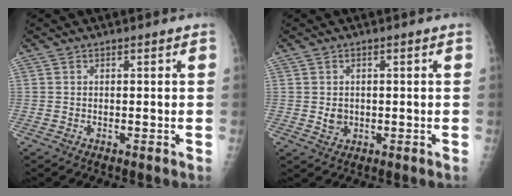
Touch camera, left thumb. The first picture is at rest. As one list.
[{"total": 2.6, "force": [-0.1, 2.2, 1.4], "torque": [-0.011, 0.001, 0.004]}]